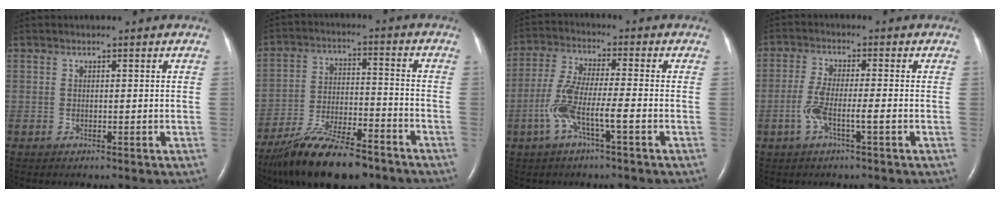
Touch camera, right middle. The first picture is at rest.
{"total": 16.1, "force": [-12.7, 3.7, 9.1], "torque": [-0.165, -0.015, -0.218]}
{"total": 7.9, "force": [-2.8, 0.6, 7.4], "torque": [-0.159, 0.007, -0.060]}
{"total": 4.9, "force": [-1.7, 0.3, 4.6], "torque": [-0.099, 0.003, -0.035]}